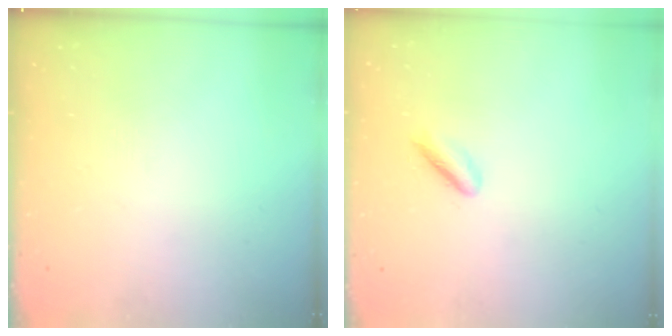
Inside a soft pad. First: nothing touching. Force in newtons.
{"total": 2.1, "press": 1.9, "slide": 0.8}